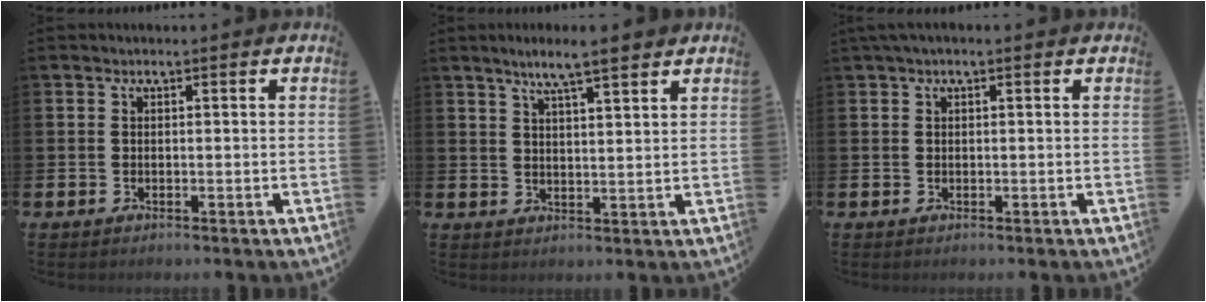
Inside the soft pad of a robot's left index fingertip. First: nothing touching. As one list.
[{"total": 5.6, "force": [4.9, 0.3, 2.6], "torque": [-0.060, -0.015, 0.086]}, {"total": 0.8, "force": [0.4, 0.1, 0.6], "torque": [-0.011, 0.002, 0.007]}]